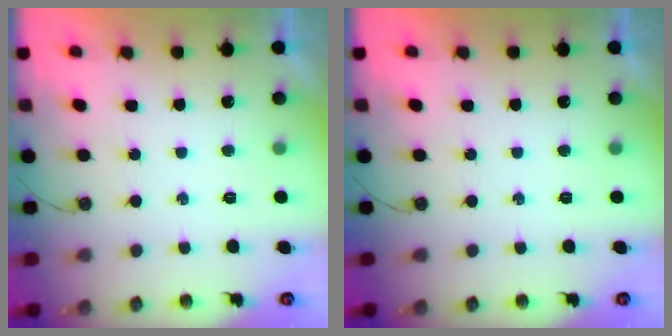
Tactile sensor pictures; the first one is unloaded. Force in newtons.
{"total": 0.0}